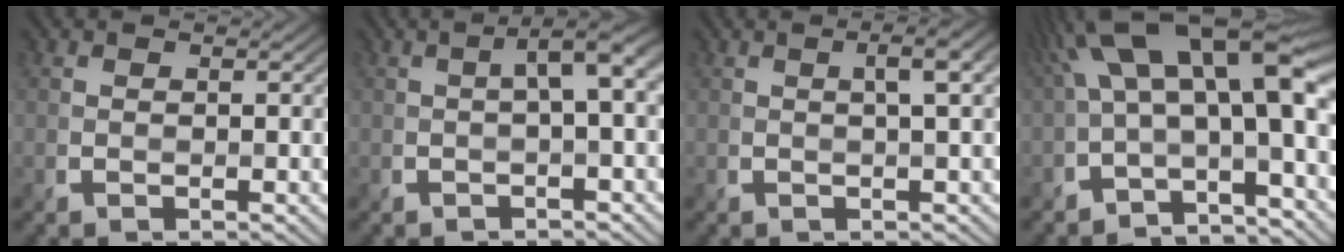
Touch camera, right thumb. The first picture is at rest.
{"total": 3.5, "force": [0.2, 0.7, 3.4], "torque": [-0.051, 0.015, 0.000]}
{"total": 3.2, "force": [0.8, 0.6, 3.1], "torque": [-0.043, 0.013, 0.010]}
{"total": 15.6, "force": [1.4, 5.7, 14.5], "torque": [-0.243, 0.019, 0.024]}